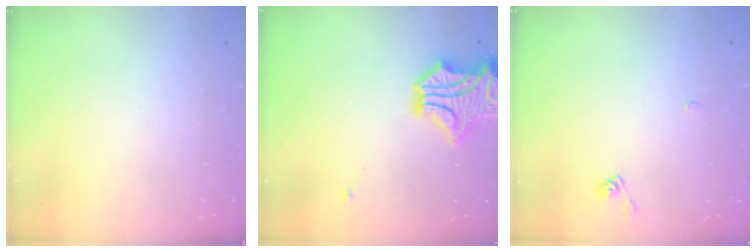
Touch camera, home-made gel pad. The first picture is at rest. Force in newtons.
{"total": 4.1, "press": 3.5, "slide": 2.0}
{"total": 4.1, "press": 4.1, "slide": 0.5}